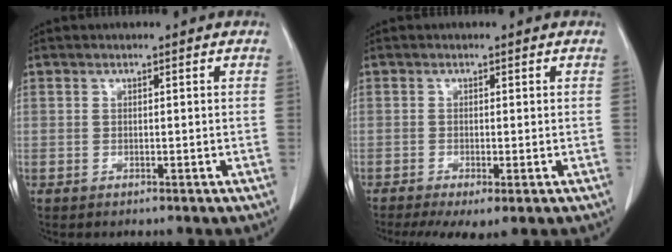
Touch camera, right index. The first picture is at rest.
{"total": 5.1, "force": [-3.0, 1.3, 3.9], "torque": [-0.065, -0.018, -0.049]}